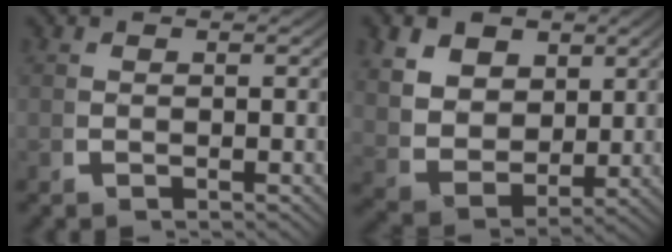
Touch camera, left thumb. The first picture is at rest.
{"total": 9.1, "force": [1.1, 7.2, 5.6], "torque": [-0.134, -0.039, 0.029]}